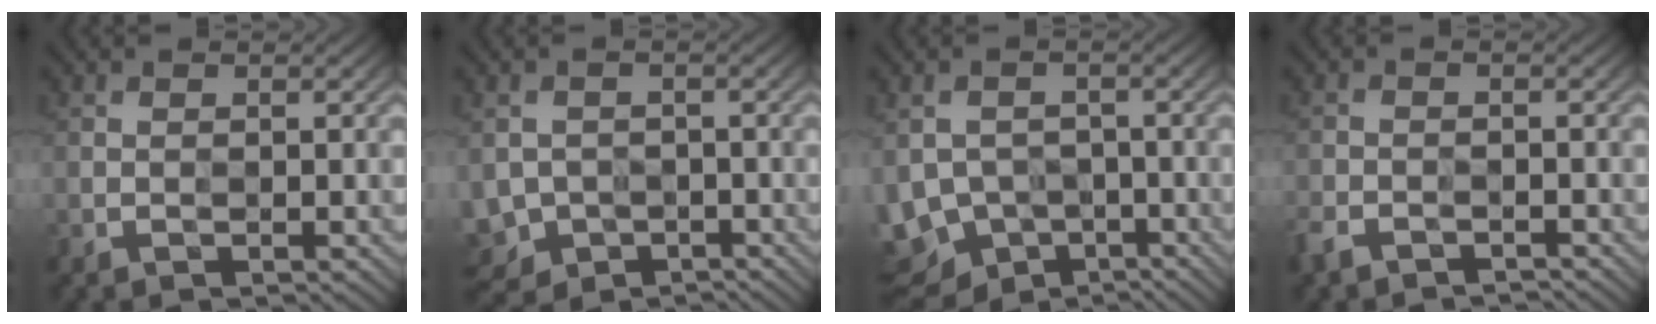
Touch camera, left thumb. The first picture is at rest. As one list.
[{"total": 2.9, "force": [-1.4, 2.5, 0.0], "torque": [-0.014, -0.010, -0.031]}, {"total": 5.3, "force": [-3.1, 4.0, 1.7], "torque": [-0.040, -0.009, -0.060]}, {"total": 2.4, "force": [-2.3, 0.4, -0.2], "torque": [-0.003, -0.005, -0.055]}]